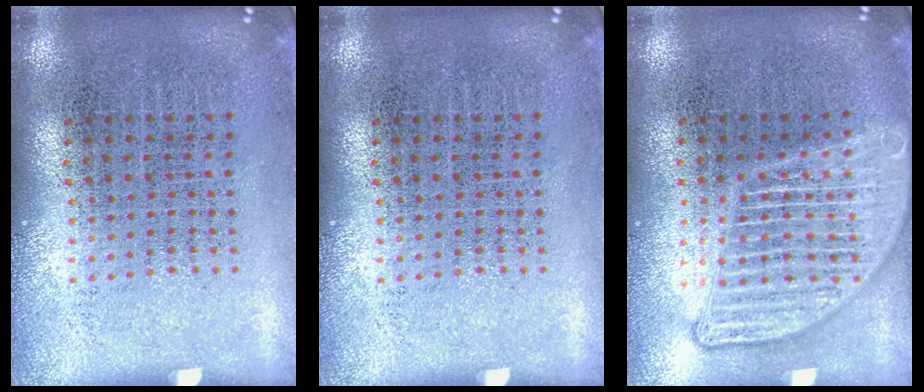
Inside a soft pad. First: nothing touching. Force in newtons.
{"total": 0.0}
{"total": 2.8, "press": 2.8, "slide": 0.3}